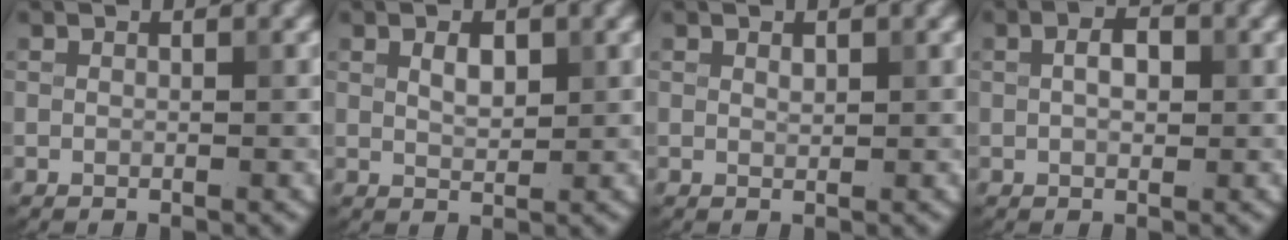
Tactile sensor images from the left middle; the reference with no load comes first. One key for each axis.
{"total": 1.9, "fx": 0.8, "fy": 1.0, "fz": 1.5, "tx": -0.028, "ty": 0.001, "tz": 0.016}
{"total": 0.6, "fx": 0.4, "fy": 0.3, "fz": 0.4, "tx": -0.008, "ty": -0.001, "tz": 0.009}
{"total": 2.5, "fx": 0.4, "fy": 1.4, "fz": 2.0, "tx": -0.029, "ty": 0.001, "tz": 0.002}